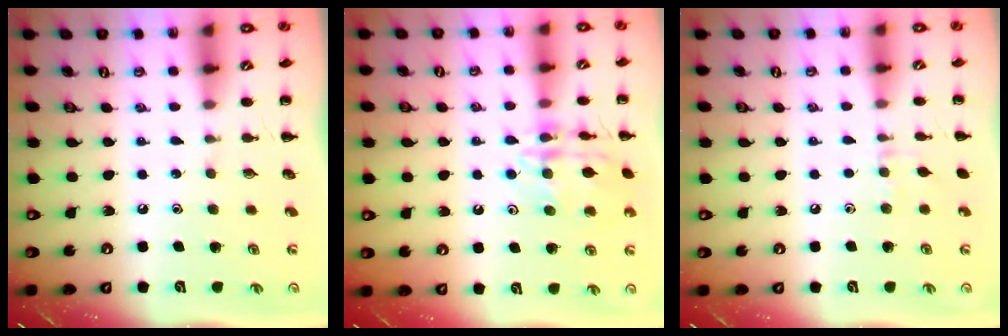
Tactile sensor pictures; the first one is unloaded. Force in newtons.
{"total": 14.6, "press": 14.6, "slide": 0.9}
{"total": 4.9, "press": 4.5, "slide": 1.7}